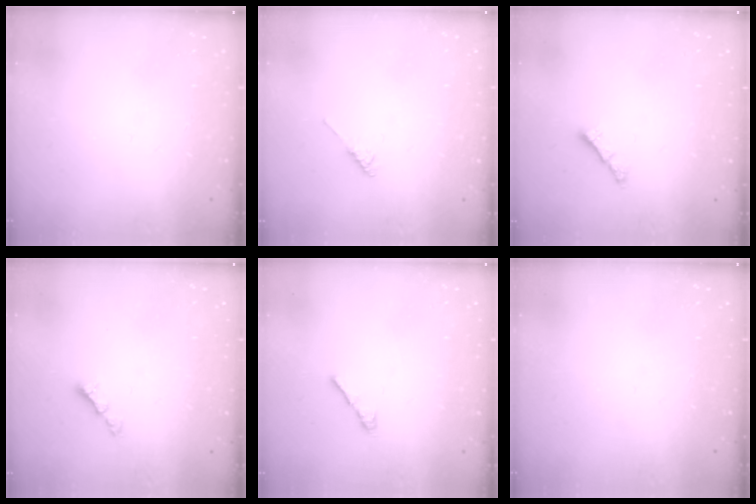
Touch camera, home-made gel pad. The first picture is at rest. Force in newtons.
{"total": 2.2, "press": 2.2, "slide": 0.5}
{"total": 0.8, "press": 0.7, "slide": 0.4}
{"total": 3.5, "press": 3.5, "slide": 0.6}
{"total": 3.0, "press": 2.9, "slide": 0.8}
{"total": 0.0}